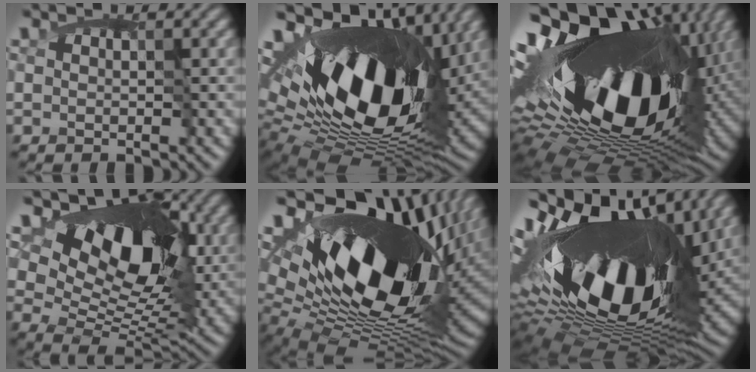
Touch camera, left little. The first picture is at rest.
{"total": 16.6, "force": [3.5, 10.7, 12.2], "torque": [-0.234, 0.007, 0.062]}
{"total": 19.6, "force": [1.2, 12.1, 15.3], "torque": [-0.311, -0.018, 0.030]}
{"total": 10.3, "force": [3.0, 6.6, 7.4], "torque": [-0.109, -0.005, 0.047]}
{"total": 17.7, "force": [4.4, 10.2, 13.7], "torque": [-0.236, 0.010, 0.085]}
{"total": 18.3, "force": [1.8, 10.0, 15.2], "torque": [-0.296, -0.008, 0.029]}